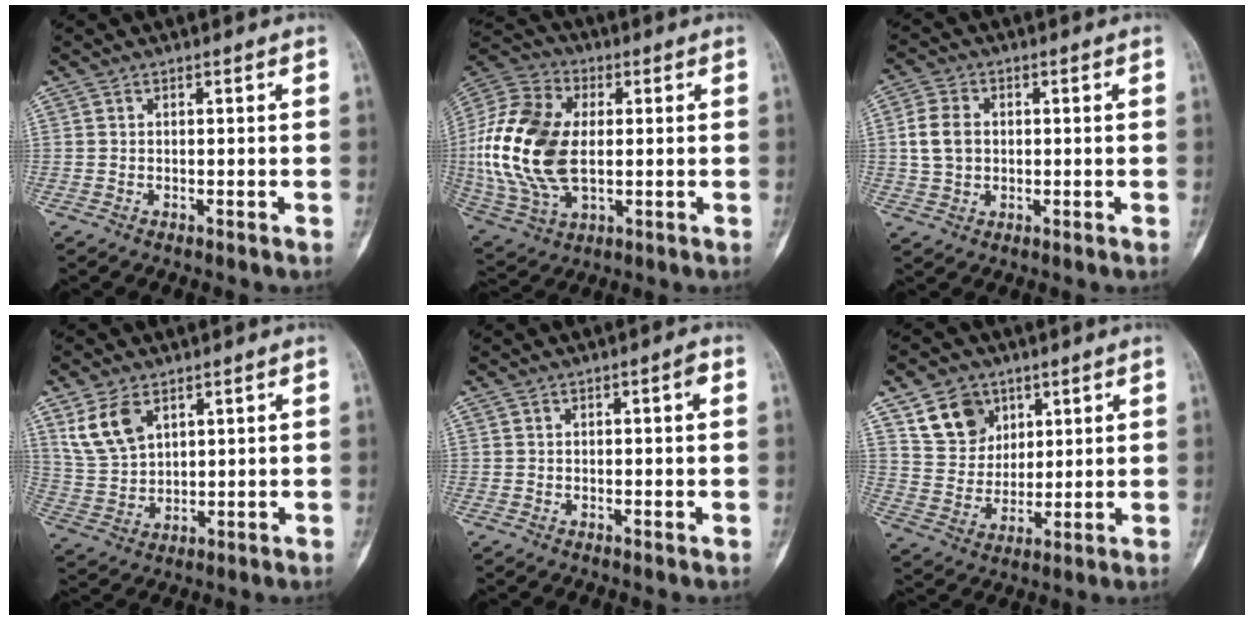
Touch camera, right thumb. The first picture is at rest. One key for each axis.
{"total": 20.8, "fx": 0.6, "fy": 12.7, "fz": 16.4, "tx": -0.347, "ty": 0.000, "tz": 0.015}
{"total": 6.2, "fx": 0.5, "fy": 4.7, "fz": 4.0, "tx": -0.072, "ty": 0.007, "tz": 0.010}
{"total": 8.3, "fx": 4.4, "fy": 4.9, "fz": 5.0, "tx": -0.093, "ty": -0.014, "tz": 0.102}
{"total": 2.3, "fx": 0.3, "fy": 0.4, "fz": 2.2, "tx": -0.034, "ty": 0.008, "tz": 0.004}
{"total": 10.2, "fx": 5.5, "fy": 7.8, "fz": 3.4, "tx": -0.032, "ty": -0.029, "tz": 0.110}